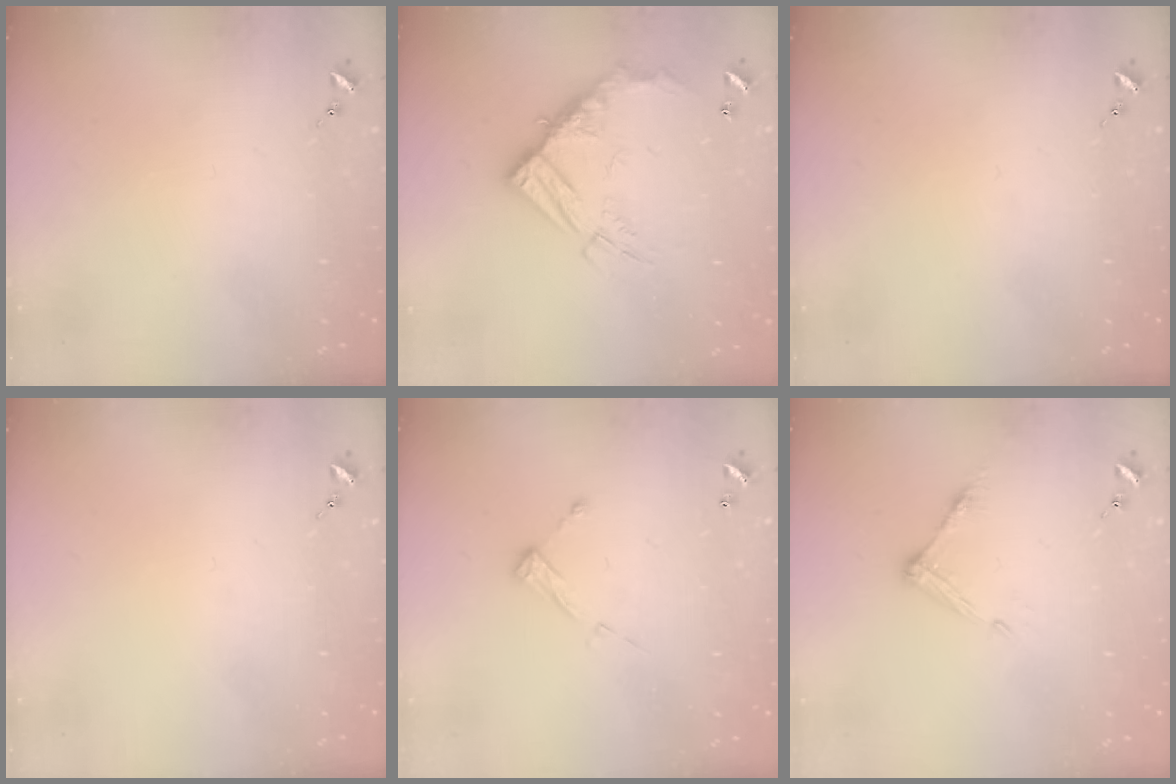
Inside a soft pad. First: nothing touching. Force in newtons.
{"total": 16.2, "press": 16.2, "slide": 1.4}
{"total": 0.0}
{"total": 0.0}
{"total": 6.3, "press": 6.3, "slide": 0.3}
{"total": 6.8, "press": 6.7, "slide": 0.4}